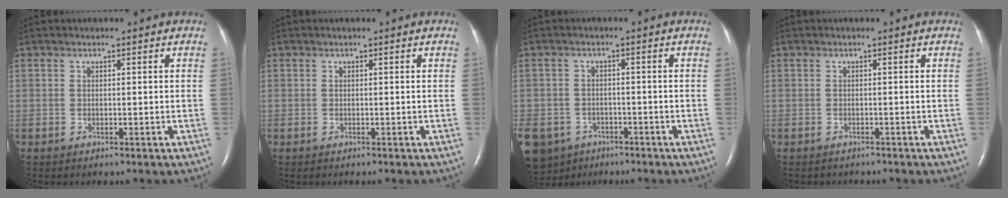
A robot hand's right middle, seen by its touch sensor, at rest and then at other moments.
{"total": 0.0}
{"total": 10.8, "force": [-6.6, 8.1, 2.8], "torque": [-0.086, -0.005, -0.095]}
{"total": 2.2, "force": [-2.0, 0.9, 0.5], "torque": [-0.011, -0.004, -0.023]}